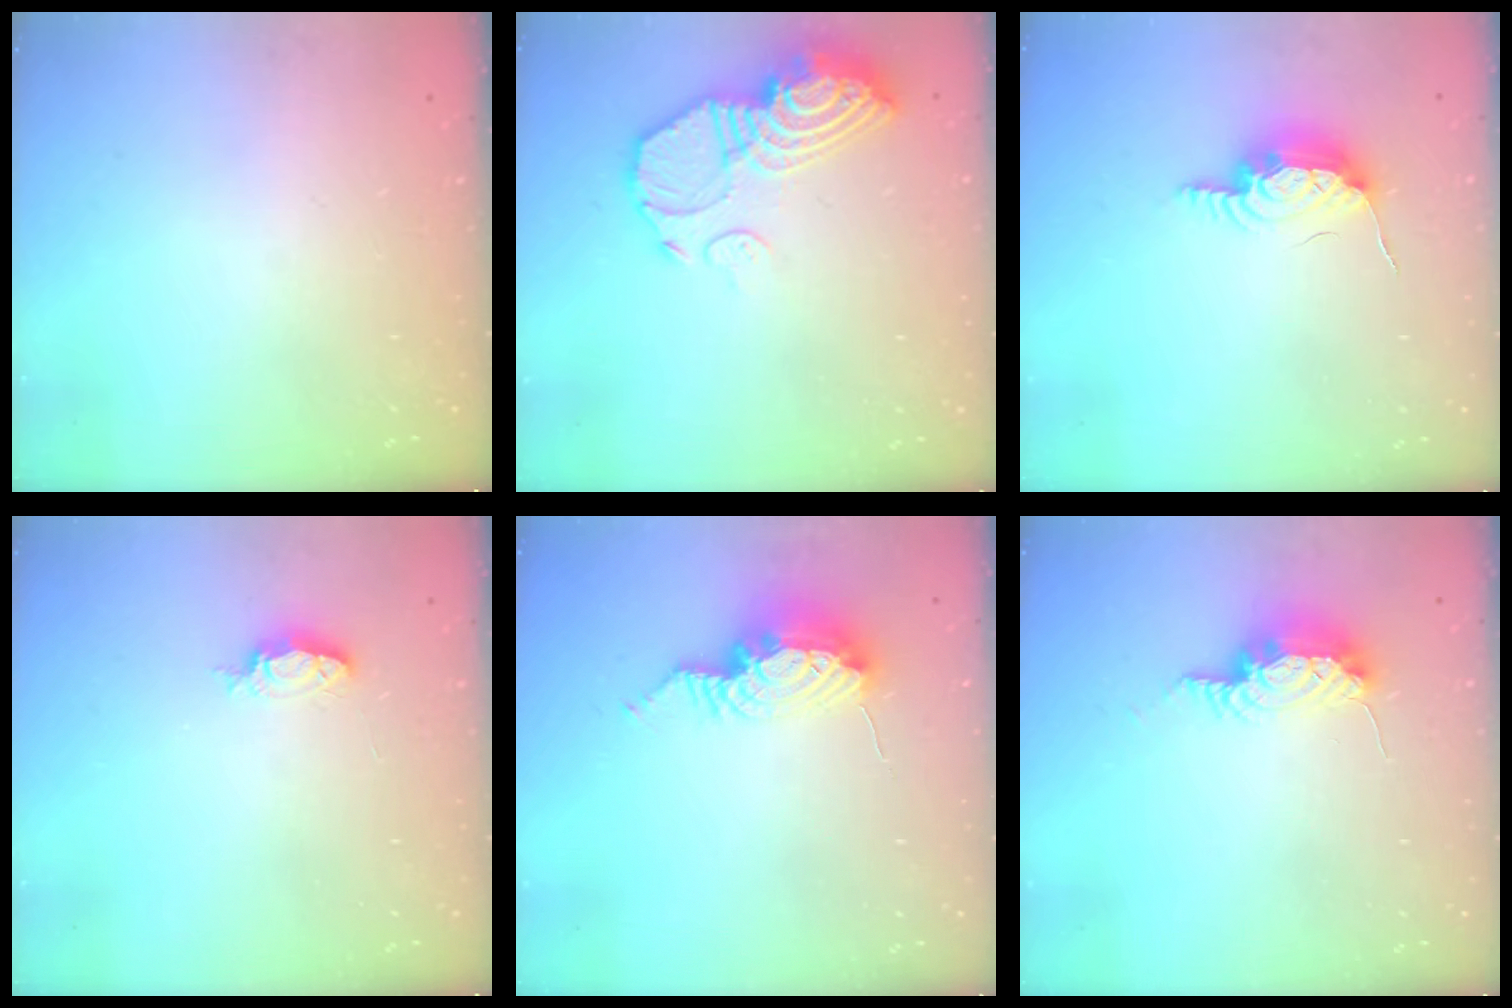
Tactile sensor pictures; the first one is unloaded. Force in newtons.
{"total": 13.9, "press": 13.8, "slide": 1.3}
{"total": 10.3, "press": 10.1, "slide": 1.8}
{"total": 3.7, "press": 3.7, "slide": 0.3}
{"total": 15.7, "press": 11.6, "slide": 10.6}
{"total": 8.1, "press": 7.8, "slide": 2.1}